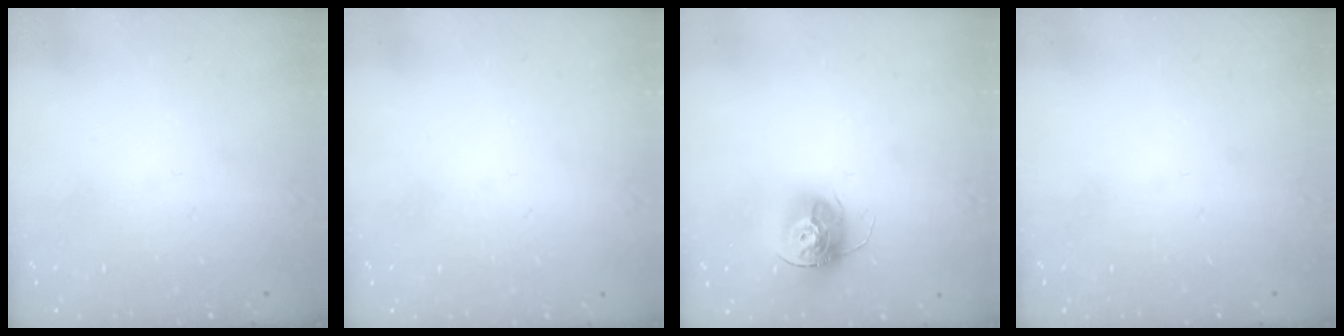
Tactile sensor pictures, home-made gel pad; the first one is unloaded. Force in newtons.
{"total": 0.8, "press": 0.8, "slide": 0.0}
{"total": 12.2, "press": 12.2, "slide": 0.4}
{"total": 0.0}